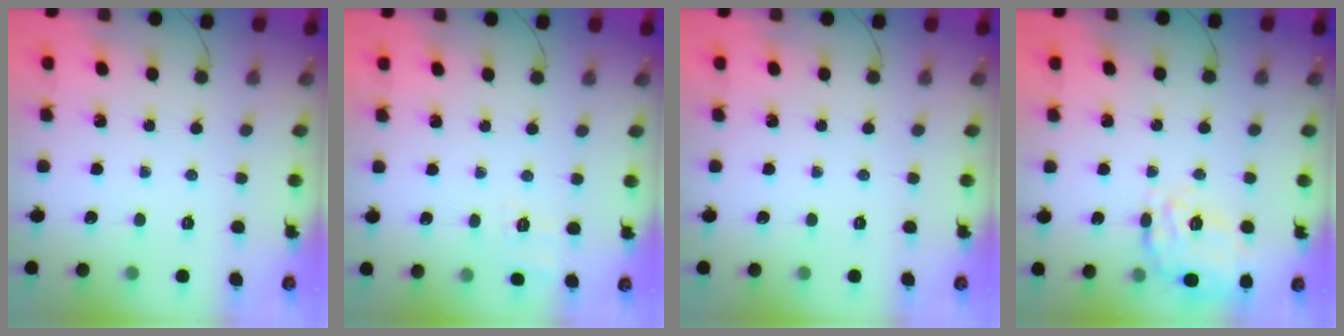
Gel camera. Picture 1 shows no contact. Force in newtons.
{"total": 2.4, "press": 1.3, "slide": 2.1}
{"total": 0.0}
{"total": 14.3, "press": 14.1, "slide": 2.7}